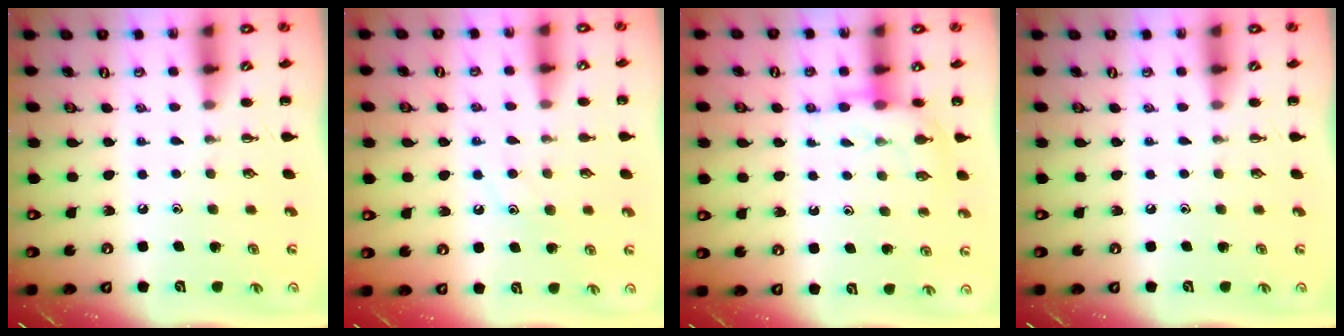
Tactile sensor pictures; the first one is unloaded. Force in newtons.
{"total": 8.8, "press": 8.8, "slide": 1.0}
{"total": 9.0, "press": 9.0, "slide": 0.9}
{"total": 0.0}